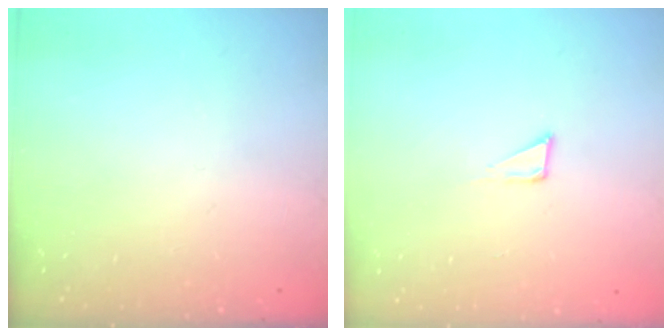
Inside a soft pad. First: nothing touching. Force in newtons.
{"total": 2.3, "press": 2.3, "slide": 0.1}